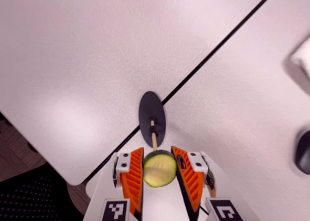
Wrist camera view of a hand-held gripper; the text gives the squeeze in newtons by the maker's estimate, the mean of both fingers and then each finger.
{"total": 11.7, "left": 11.9, "right": 11.5}